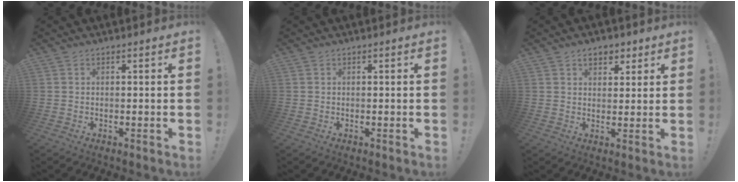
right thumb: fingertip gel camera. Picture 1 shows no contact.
{"total": 0.0}
{"total": 5.0, "force": [2.8, 3.5, 2.3], "torque": [-0.023, -0.007, 0.048]}